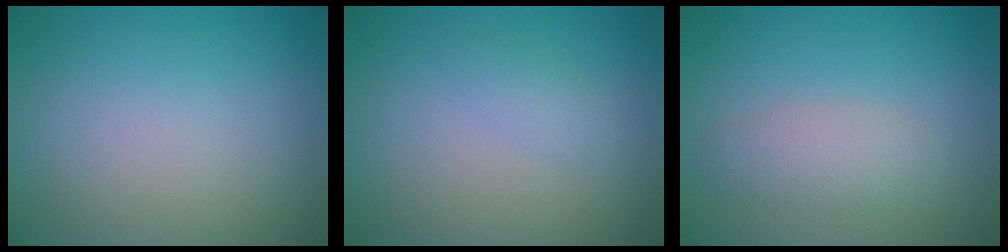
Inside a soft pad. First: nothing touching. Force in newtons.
{"total": 1.2, "press": 1.2, "slide": 0.0}
{"total": 2.5, "press": 2.5, "slide": 0.2}